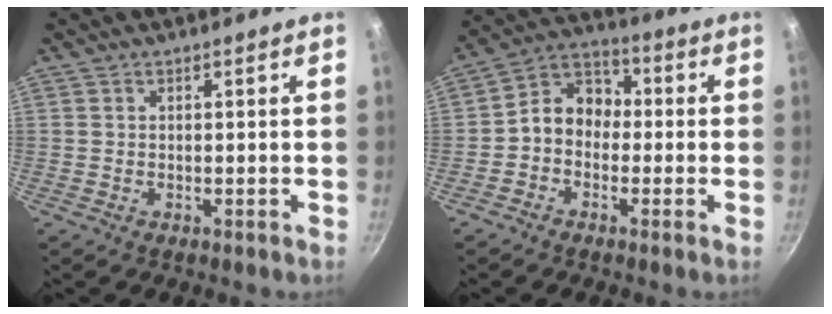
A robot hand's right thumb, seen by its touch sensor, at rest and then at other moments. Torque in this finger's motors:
{"motor_torque": [1.20, 1.07, 0.81, -0.58, 0.02]}